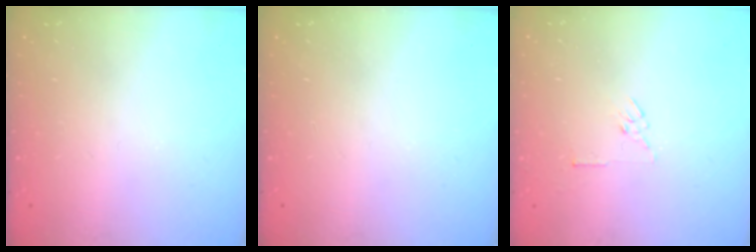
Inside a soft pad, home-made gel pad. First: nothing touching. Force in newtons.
{"total": 0.0}
{"total": 5.7, "press": 5.7, "slide": 0.7}